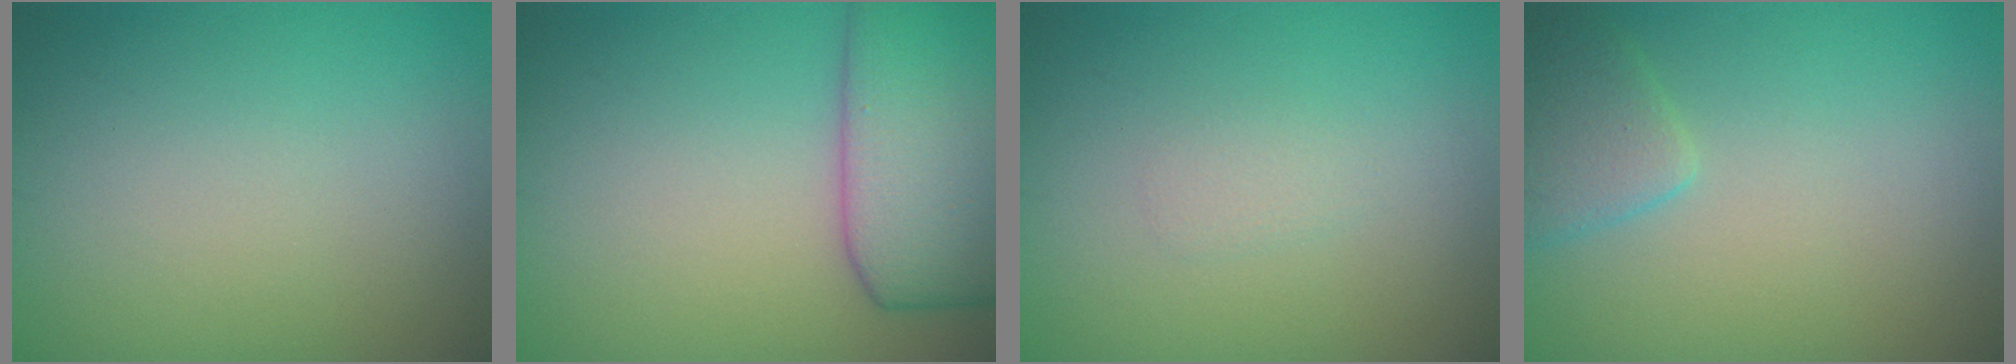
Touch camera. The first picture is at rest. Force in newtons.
{"total": 8.5, "press": 8.5, "slide": 0.2}
{"total": 0.8, "press": 0.8, "slide": 0.1}
{"total": 2.6, "press": 2.6, "slide": 0.2}